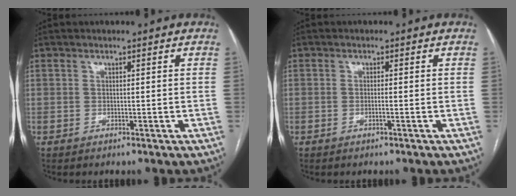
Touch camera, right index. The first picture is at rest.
{"total": 0.9, "force": [-0.3, -0.1, 0.9], "torque": [-0.017, 0.000, -0.005]}